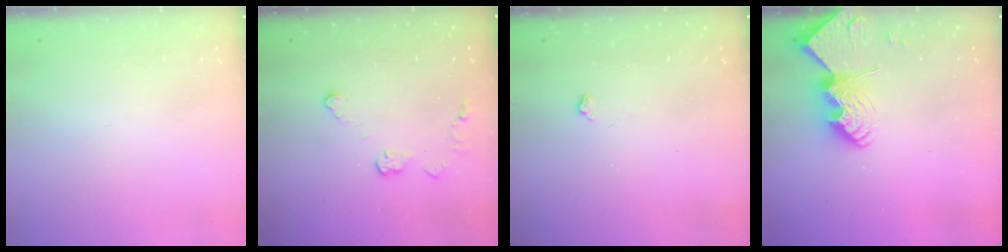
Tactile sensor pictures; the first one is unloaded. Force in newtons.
{"total": 4.5, "press": 4.5, "slide": 0.4}
{"total": 3.7, "press": 3.7, "slide": 0.6}
{"total": 12.3, "press": 12.2, "slide": 1.2}